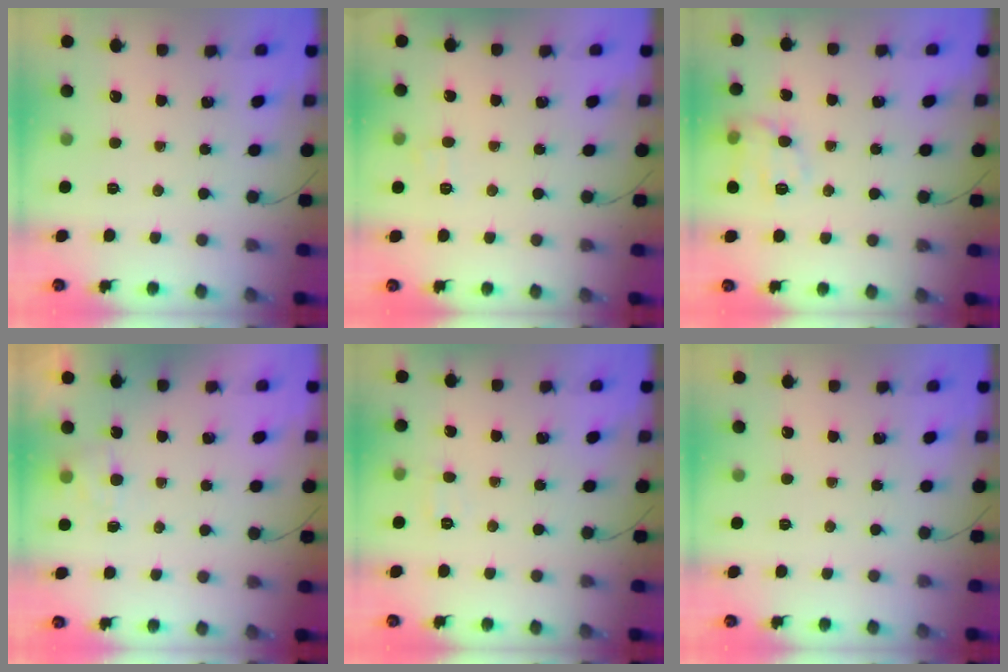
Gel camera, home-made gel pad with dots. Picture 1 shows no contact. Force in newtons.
{"total": 5.6, "press": 5.4, "slide": 1.4}
{"total": 11.1, "press": 11.1, "slide": 0.2}
{"total": 4.7, "press": 4.6, "slide": 1.2}
{"total": 5.5, "press": 5.4, "slide": 1.2}
{"total": 0.0}